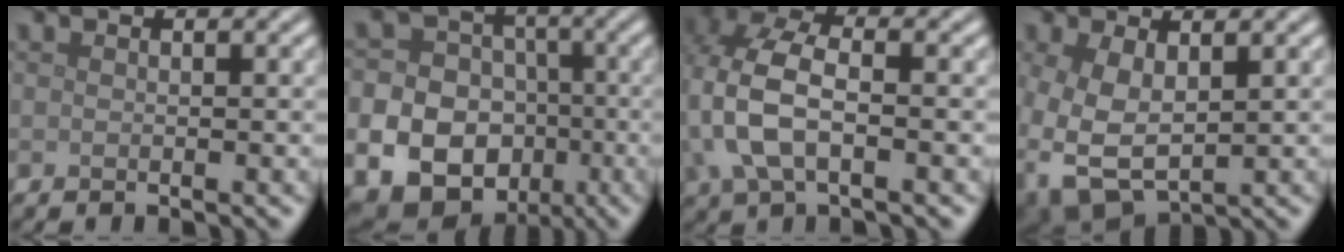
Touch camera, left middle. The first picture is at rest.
{"total": 21.1, "force": [-7.1, 19.1, 5.4], "torque": [-0.141, -0.044, -0.131]}
{"total": 6.9, "force": [-0.5, 4.1, 5.5], "torque": [-0.135, 0.005, -0.016]}
{"total": 6.6, "force": [-0.7, 4.3, 5.0], "torque": [-0.135, -0.026, 0.003]}